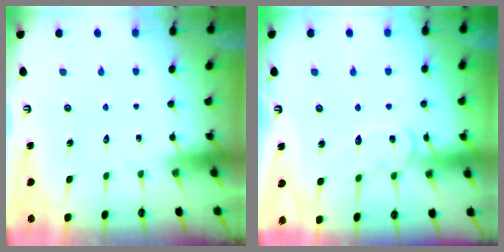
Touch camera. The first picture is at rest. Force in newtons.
{"total": 10.0, "press": 9.9, "slide": 0.8}